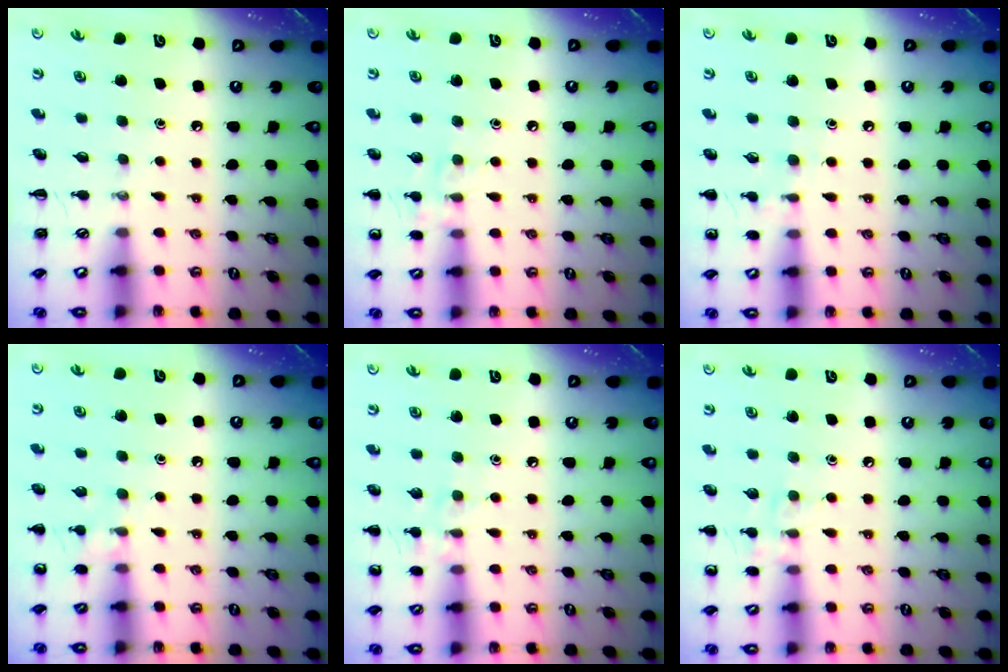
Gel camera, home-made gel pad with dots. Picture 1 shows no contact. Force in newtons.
{"total": 6.9, "press": 6.5, "slide": 2.1}
{"total": 6.2, "press": 5.9, "slide": 1.7}
{"total": 6.9, "press": 6.5, "slide": 2.2}
{"total": 7.4, "press": 7.1, "slide": 2.1}
{"total": 6.9, "press": 6.5, "slide": 2.1}